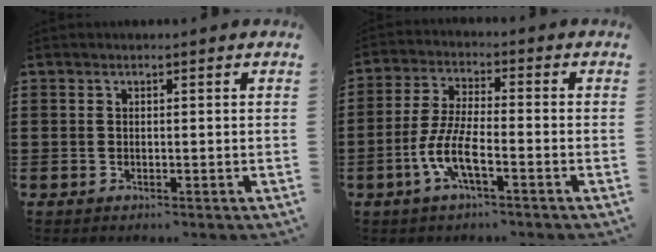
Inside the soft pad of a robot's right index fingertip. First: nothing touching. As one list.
[{"total": 6.9, "force": [-3.3, 1.5, 5.9], "torque": [-0.145, -0.016, -0.069]}]